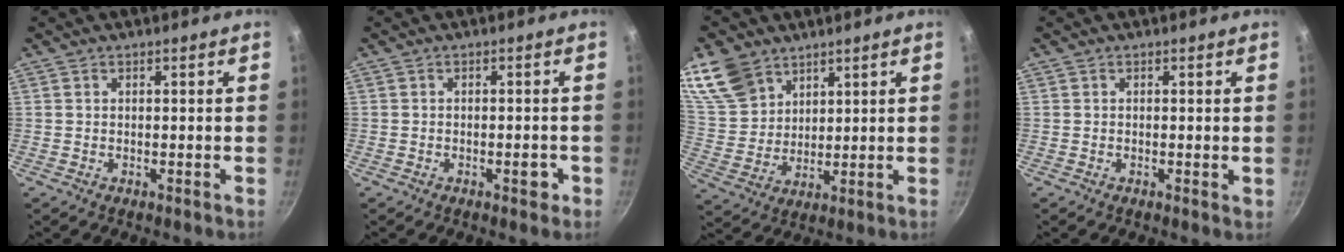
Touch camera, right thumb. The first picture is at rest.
{"total": 2.5, "force": [-1.1, 1.4, 1.8], "torque": [-0.009, 0.016, -0.012]}
{"total": 12.5, "force": [8.3, 8.3, 4.5], "torque": [-0.069, -0.031, 0.175]}
{"total": 0.6, "force": [0.0, 0.2, 0.6], "torque": [-0.008, -0.002, -0.002]}